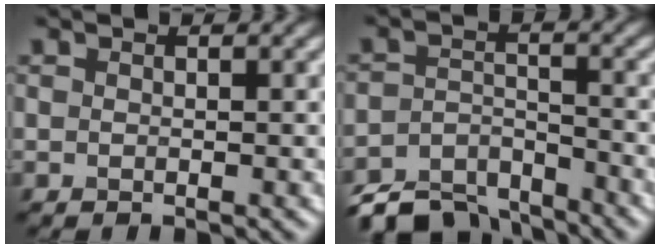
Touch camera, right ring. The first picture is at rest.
{"total": 6.8, "force": [-6.0, 2.4, 2.1], "torque": [-0.040, -0.017, -0.108]}